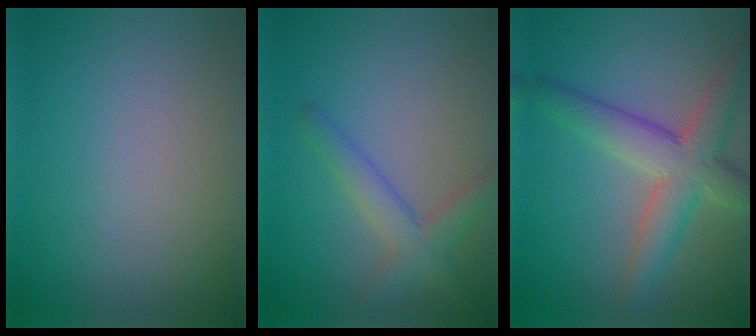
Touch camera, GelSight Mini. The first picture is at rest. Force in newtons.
{"total": 3.0, "press": 3.0, "slide": 0.2}
{"total": 5.7, "press": 5.7, "slide": 0.2}